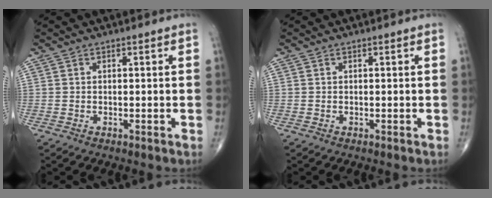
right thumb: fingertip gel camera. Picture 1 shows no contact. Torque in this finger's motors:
{"motor_torque": [-0.12, 0.12, -0.08, 0.09, 0.00]}